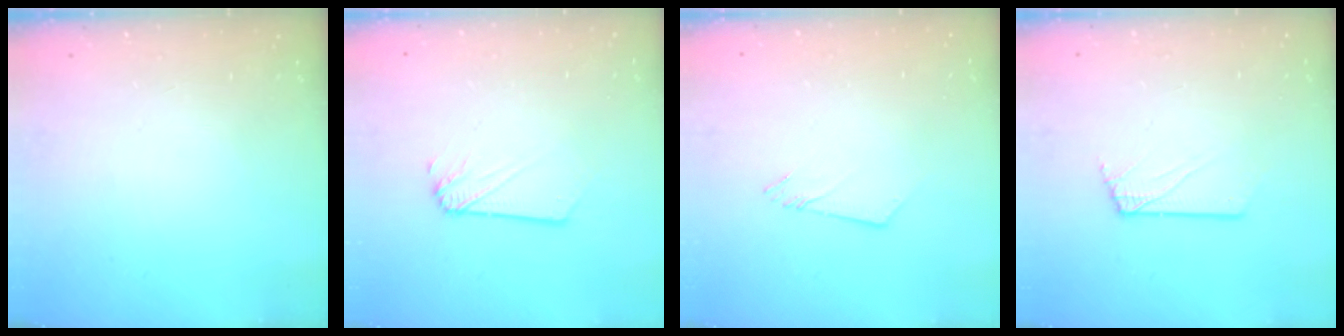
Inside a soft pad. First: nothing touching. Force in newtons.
{"total": 2.3, "press": 2.3, "slide": 0.1}
{"total": 2.9, "press": 2.9, "slide": 0.3}
{"total": 1.0, "press": 1.0, "slide": 0.1}